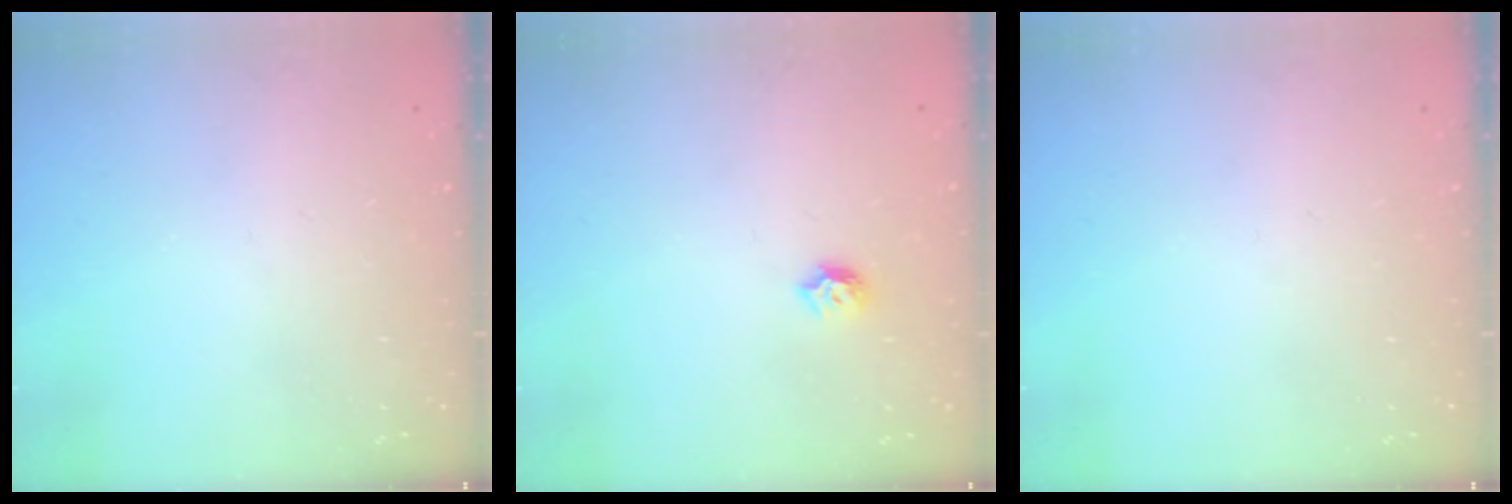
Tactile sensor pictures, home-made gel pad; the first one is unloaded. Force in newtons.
{"total": 4.7, "press": 4.7, "slide": 0.7}
{"total": 0.0}